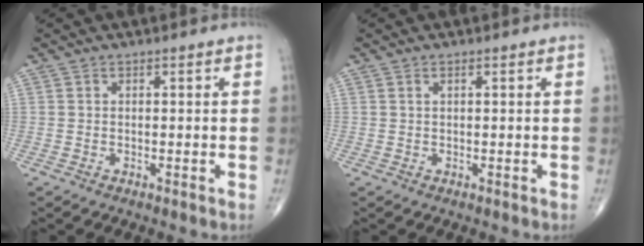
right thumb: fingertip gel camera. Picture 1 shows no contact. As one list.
[{"total": 0.6, "force": [0.3, 0.2, 0.5], "torque": [-0.012, 0.004, 0.005]}]